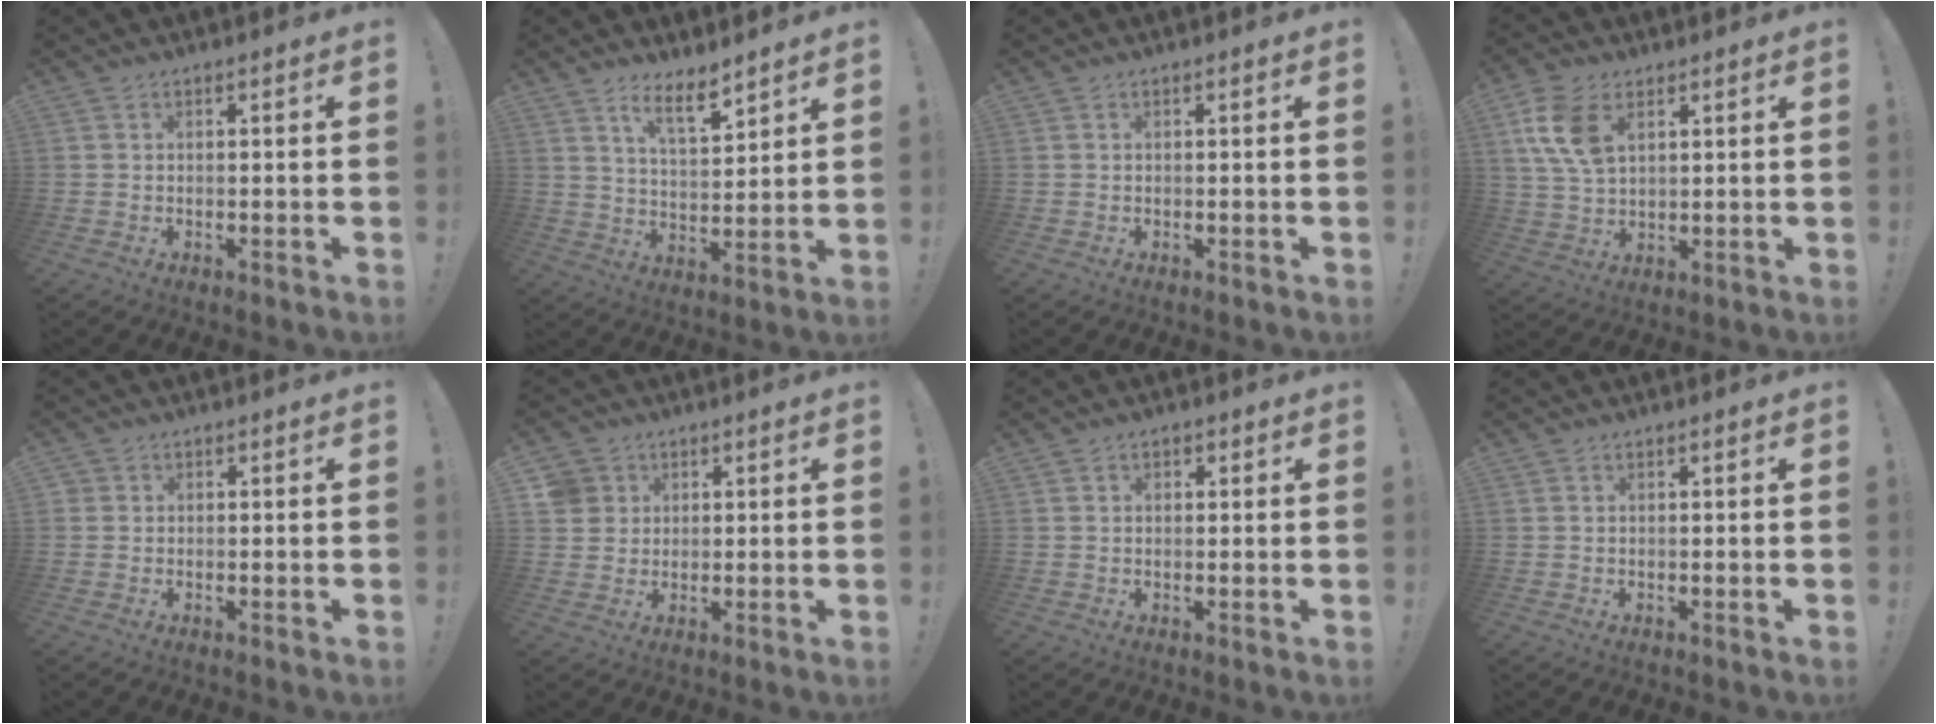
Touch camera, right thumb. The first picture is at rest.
{"total": 8.7, "force": [6.6, 2.4, 5.2], "torque": [-0.084, -0.047, 0.116]}
{"total": 0.0}
{"total": 11.0, "force": [4.8, 6.5, 7.4], "torque": [-0.158, -0.008, 0.091]}
{"total": 1.2, "force": [0.5, 1.0, 0.3], "torque": [-0.013, 0.004, 0.012]}
{"total": 5.3, "force": [1.9, 4.9, 1.0], "torque": [-0.017, -0.004, 0.039]}
{"total": 1.1, "force": [0.4, 0.9, 0.5], "torque": [-0.004, 0.000, 0.007]}
{"total": 0.0}